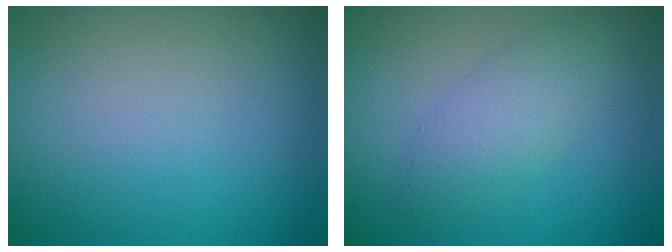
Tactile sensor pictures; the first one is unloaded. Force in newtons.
{"total": 2.5, "press": 2.5, "slide": 0.0}